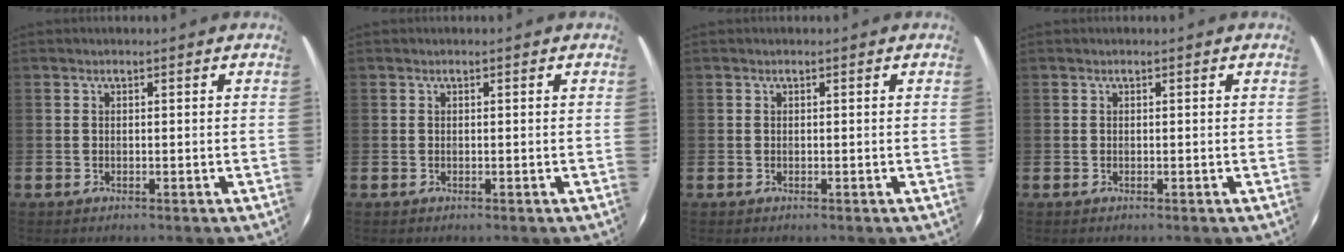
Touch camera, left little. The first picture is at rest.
{"total": 0.0}
{"total": 0.0}
{"total": 0.0}